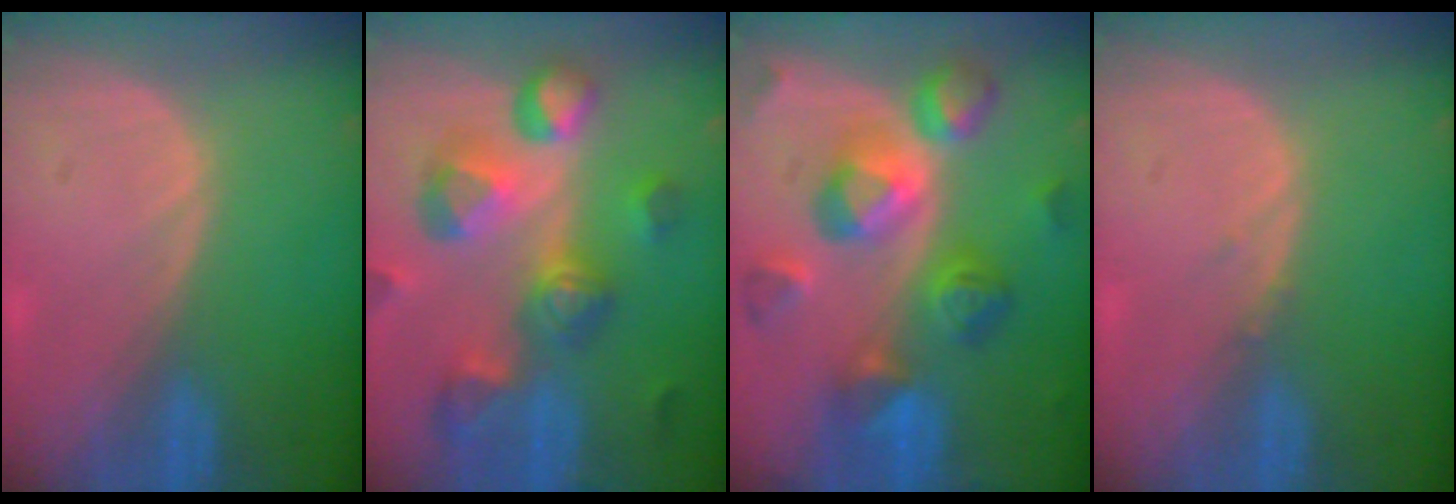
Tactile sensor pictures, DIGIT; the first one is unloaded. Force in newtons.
{"total": 11.2, "press": 10.0, "slide": 5.0}
{"total": 11.4, "press": 11.4, "slide": 1.0}
{"total": 0.6, "press": 0.6, "slide": 0.3}